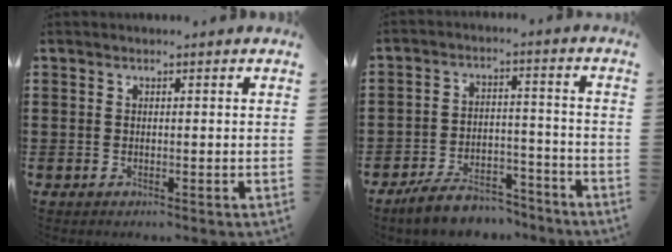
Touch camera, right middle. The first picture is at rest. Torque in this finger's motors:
{"motor_torque": [1.83, 0.30, -0.09, -0.05]}